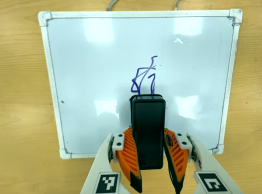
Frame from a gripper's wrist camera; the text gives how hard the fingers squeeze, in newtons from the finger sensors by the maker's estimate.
{"total": 11.2, "left": 9.8, "right": 12.5}